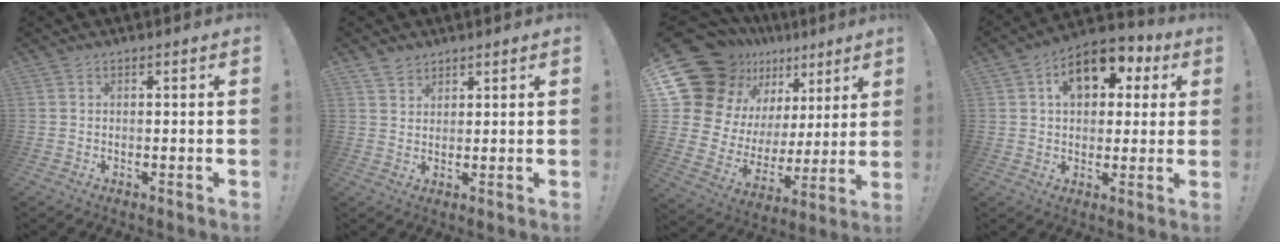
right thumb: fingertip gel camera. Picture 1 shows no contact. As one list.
[{"total": 3.5, "force": [3.0, 1.8, 0.3], "torque": [0.000, -0.017, 0.055]}, {"total": 18.6, "force": [12.1, 11.7, 7.9], "torque": [-0.112, -0.100, 0.258]}, {"total": 13.5, "force": [5.4, 9.0, 8.5], "torque": [-0.113, -0.017, 0.095]}]